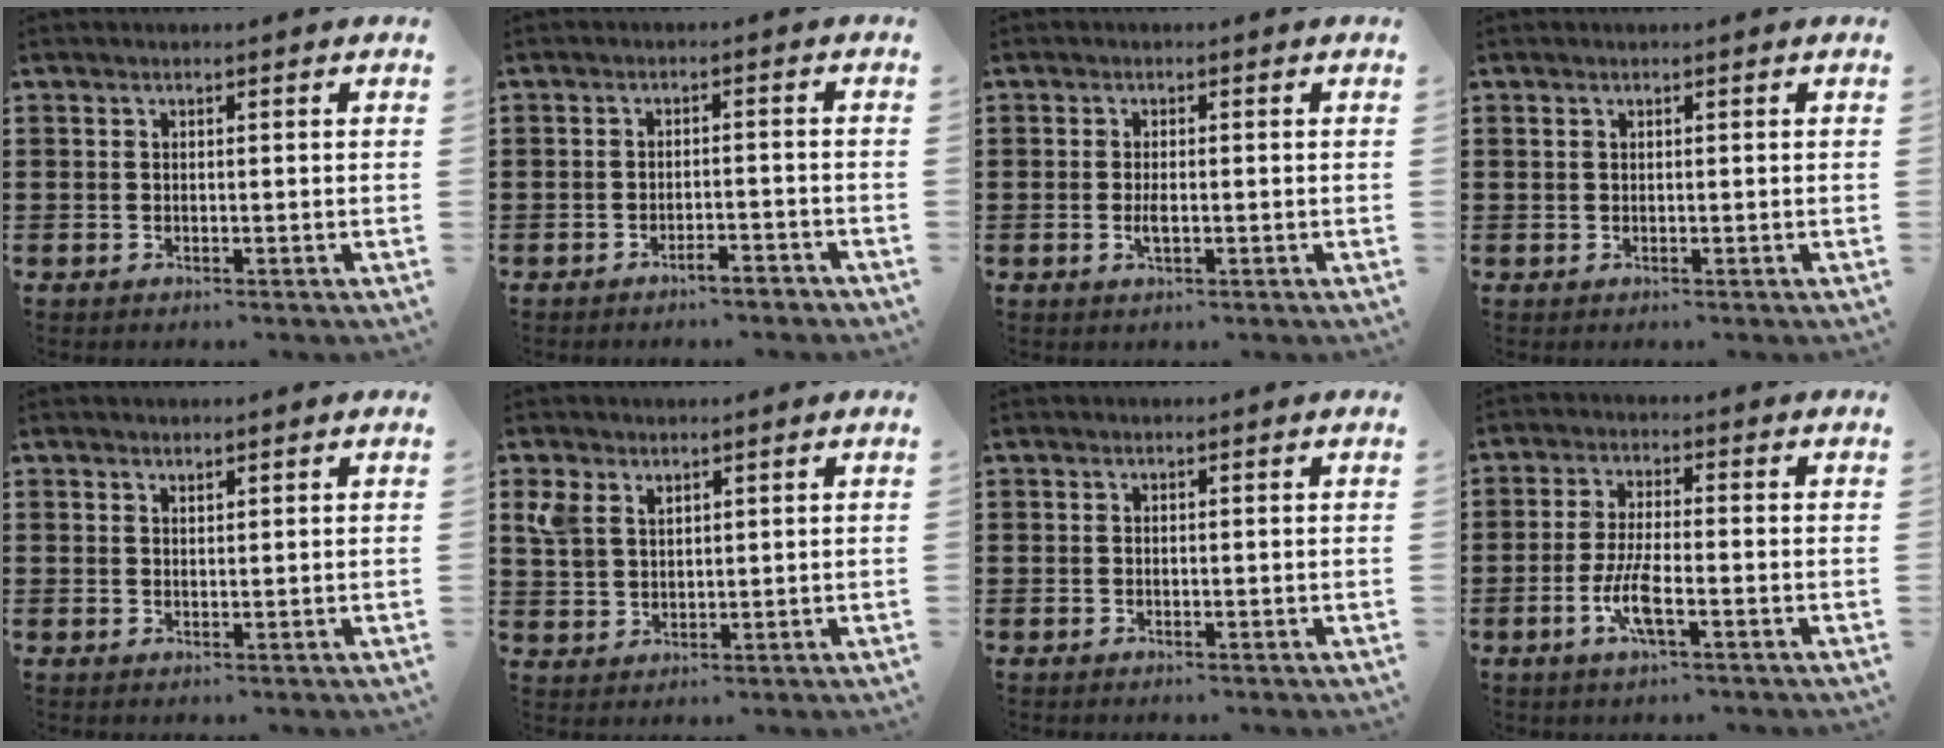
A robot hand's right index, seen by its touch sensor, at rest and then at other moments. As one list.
[{"total": 2.7, "force": [-2.5, 0.2, 1.1], "torque": [-0.022, -0.002, -0.050]}, {"total": 1.9, "force": [-0.4, 0.6, 1.8], "torque": [-0.040, -0.003, -0.009]}, {"total": 0.5, "force": [0.2, 0.4, 0.2], "torque": [-0.004, 0.004, 0.004]}, {"total": 0.9, "force": [0.9, 0.2, 0.0], "torque": [-0.001, 0.001, 0.018]}, {"total": 4.2, "force": [2.6, 2.9, 1.8], "torque": [-0.049, 0.012, 0.049]}, {"total": 0.0}, {"total": 5.6, "force": [-2.2, 1.1, 5.0], "torque": [-0.110, -0.009, -0.047]}]